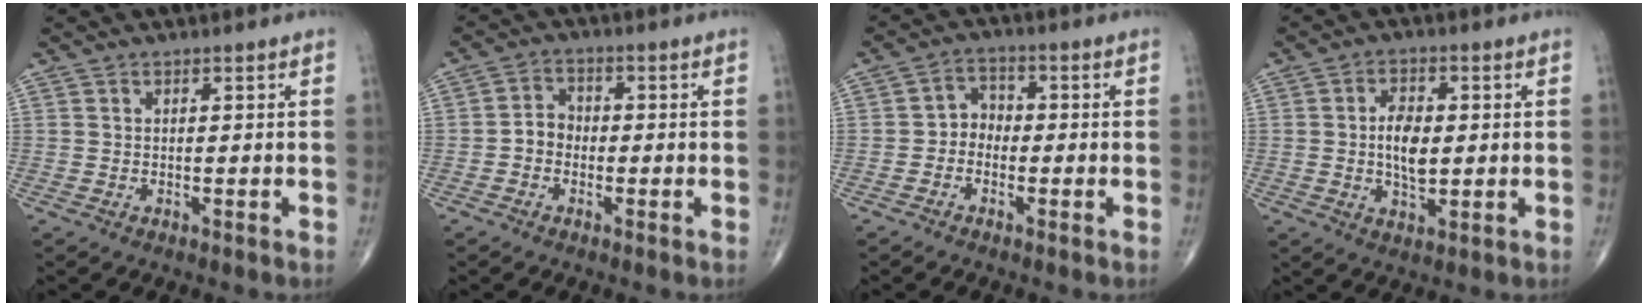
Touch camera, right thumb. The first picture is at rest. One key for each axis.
{"total": 3.8, "fx": -1.1, "fy": 3.1, "fz": 1.8, "tx": -0.017, "ty": 0.017, "tz": -0.029}
{"total": 3.8, "fx": -1.4, "fy": 3.1, "fz": 1.7, "tx": -0.005, "ty": 0.021, "tz": -0.040}
{"total": 7.2, "fx": 0.2, "fy": 3.9, "fz": 6.0, "tx": -0.097, "ty": -0.002, "tz": 0.001}